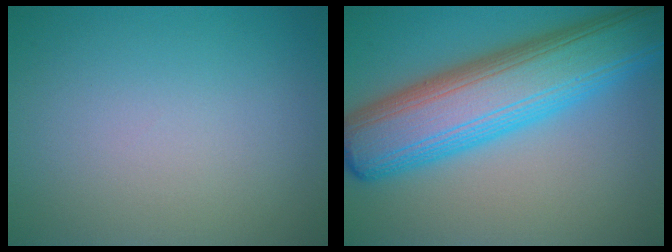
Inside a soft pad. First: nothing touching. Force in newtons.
{"total": 11.6, "press": 11.6, "slide": 0.2}